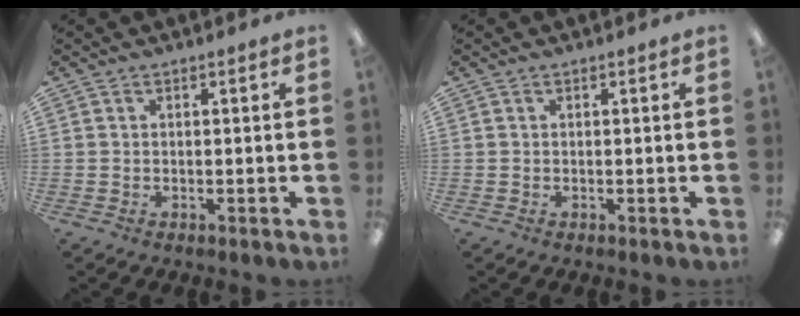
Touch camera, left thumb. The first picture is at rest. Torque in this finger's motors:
{"motor_torque": [0.00, 0.00, 0.07, -0.08, 0.00]}